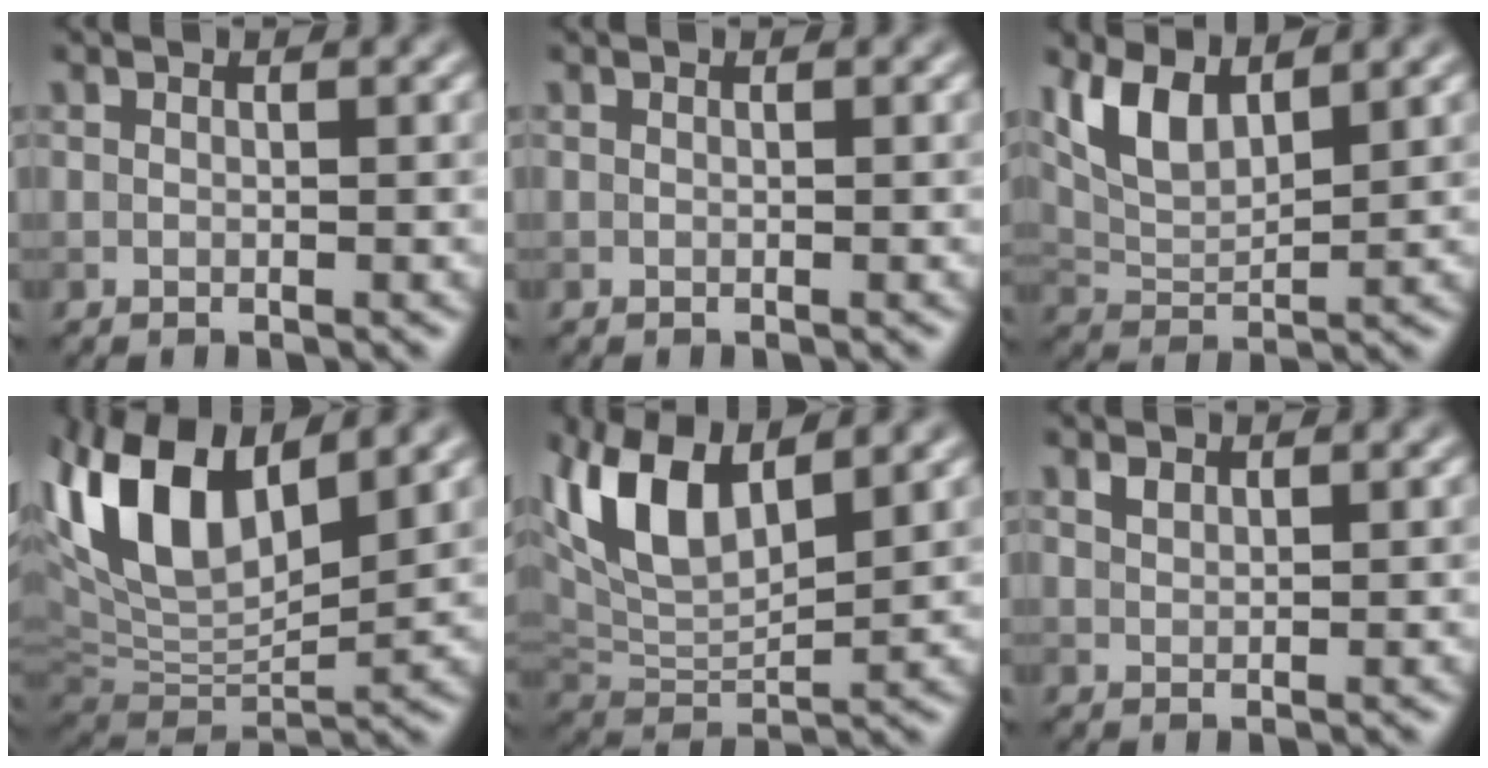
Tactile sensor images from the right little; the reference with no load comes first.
{"total": 0.0}
{"total": 5.1, "force": [3.1, 2.1, 3.4], "torque": [-0.079, -0.003, 0.063]}
{"total": 11.1, "force": [4.8, 5.1, 8.5], "torque": [-0.179, 0.015, 0.088]}
{"total": 8.4, "force": [4.4, 3.6, 6.2], "torque": [-0.133, 0.014, 0.080]}
{"total": 0.9, "force": [0.7, 0.4, 0.4], "torque": [-0.010, 0.001, 0.017]}